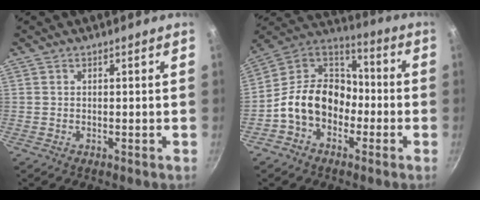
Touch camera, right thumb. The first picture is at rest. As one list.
[{"total": 15.3, "force": [-3.9, 11.4, 9.4], "torque": [-0.138, 0.061, -0.082]}]